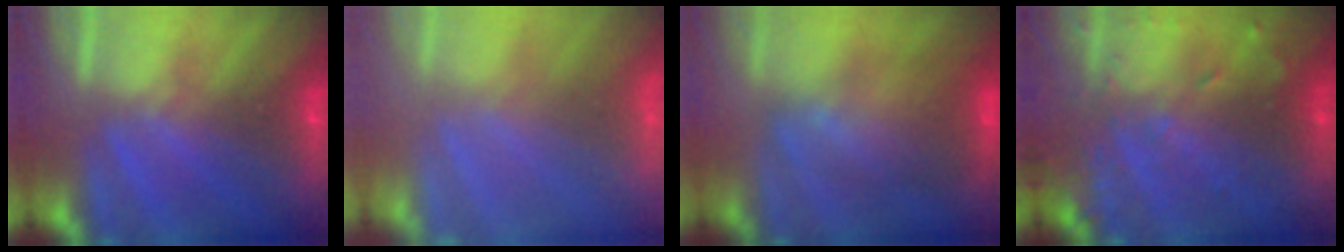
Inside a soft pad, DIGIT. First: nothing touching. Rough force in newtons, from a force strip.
{"total": 8.1}
{"total": 3.4}
{"total": 9.1}